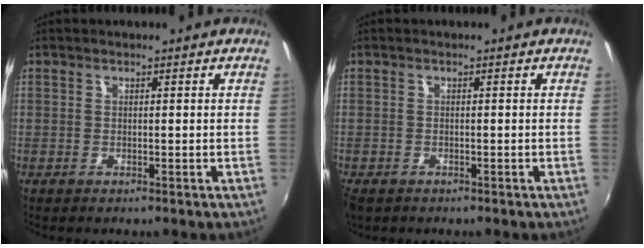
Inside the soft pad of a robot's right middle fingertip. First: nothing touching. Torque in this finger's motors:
{"motor_torque": [0.27, -0.26, 0.08, 0.01]}